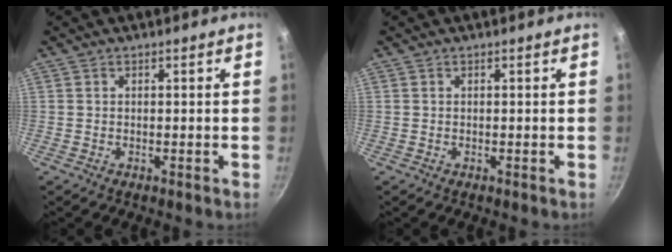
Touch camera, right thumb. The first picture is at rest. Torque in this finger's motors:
{"motor_torque": [0.00, 0.00, 0.02, 0.00, 0.03]}